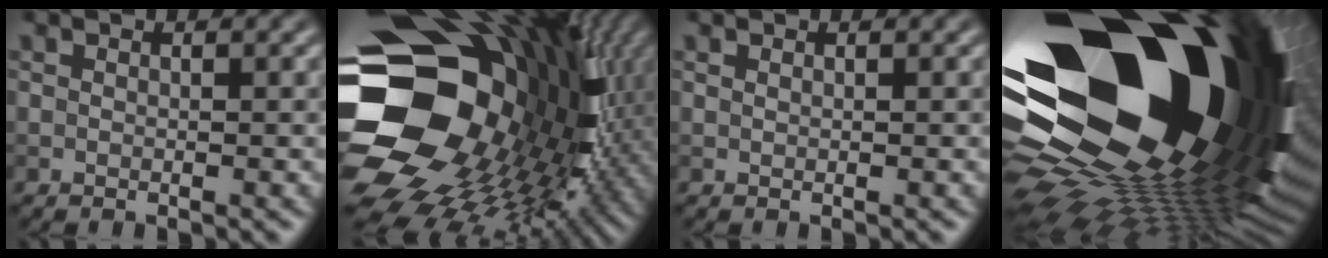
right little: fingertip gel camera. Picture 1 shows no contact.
{"total": 20.4, "force": [-0.6, 16.1, 12.5], "torque": [-0.276, -0.040, 0.013]}
{"total": 0.0}
{"total": 22.3, "force": [1.8, 13.0, 18.0], "torque": [-0.303, -0.014, 0.007]}